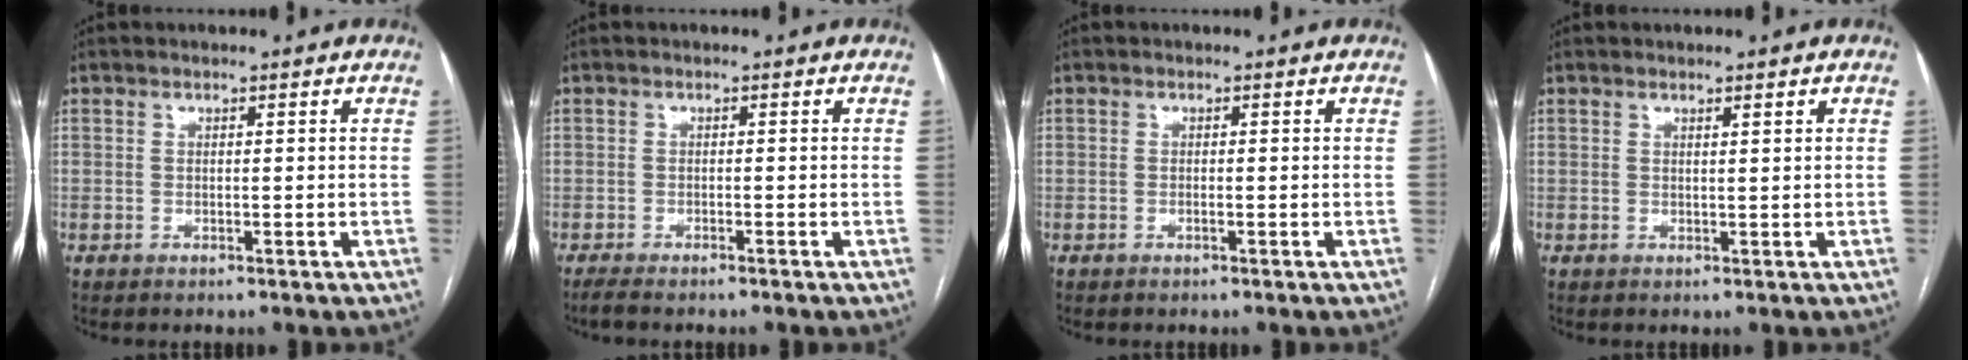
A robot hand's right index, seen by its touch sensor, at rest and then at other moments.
{"total": 2.2, "force": [-1.8, -0.2, 1.2], "torque": [-0.023, -0.003, -0.031]}
{"total": 0.5, "force": [-0.2, 0.0, 0.5], "torque": [-0.010, -0.001, -0.004]}
{"total": 0.9, "force": [0.6, 0.0, 0.6], "torque": [-0.011, 0.000, 0.010]}